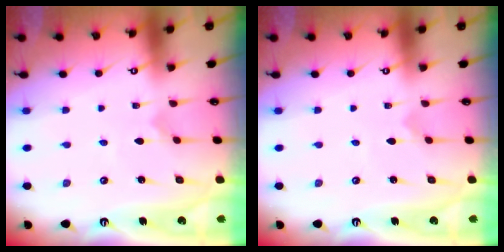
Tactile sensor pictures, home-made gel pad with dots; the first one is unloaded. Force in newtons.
{"total": 0.0}